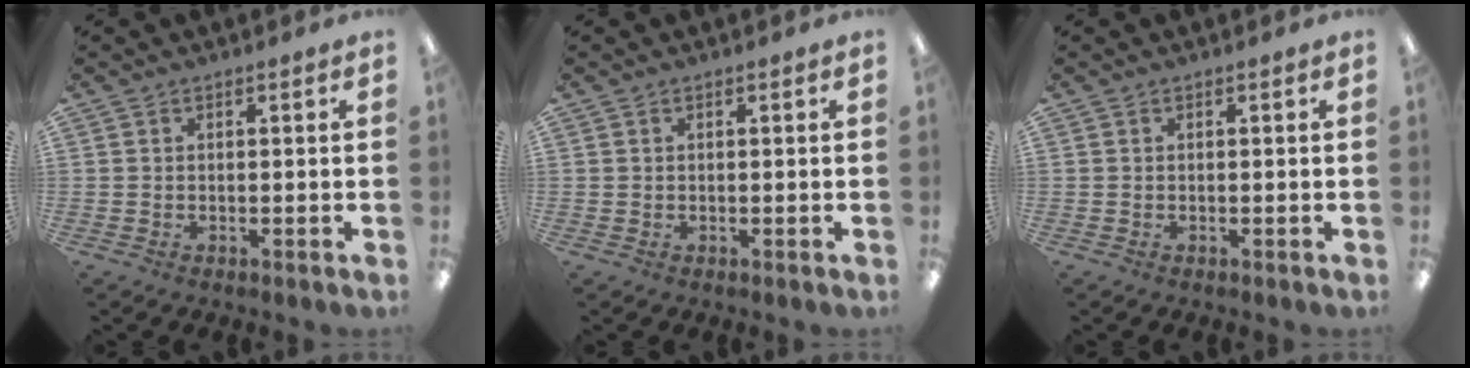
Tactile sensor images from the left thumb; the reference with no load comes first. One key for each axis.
{"total": 0.0}
{"total": 0.0}